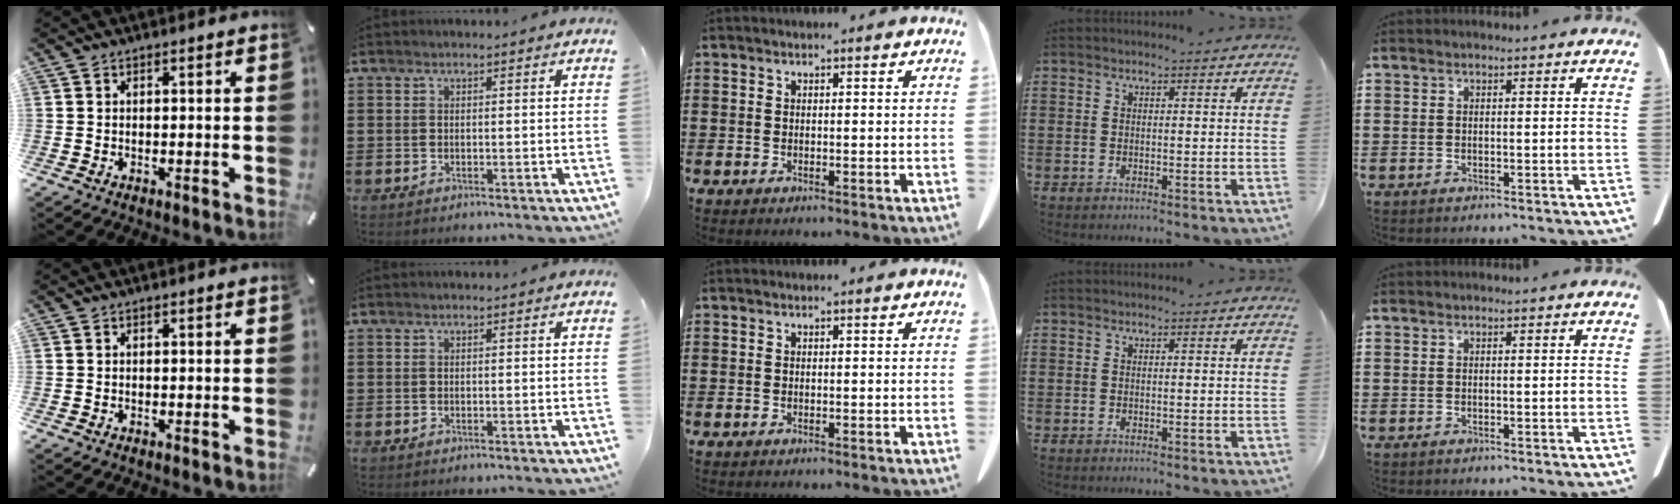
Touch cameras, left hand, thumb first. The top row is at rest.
{}